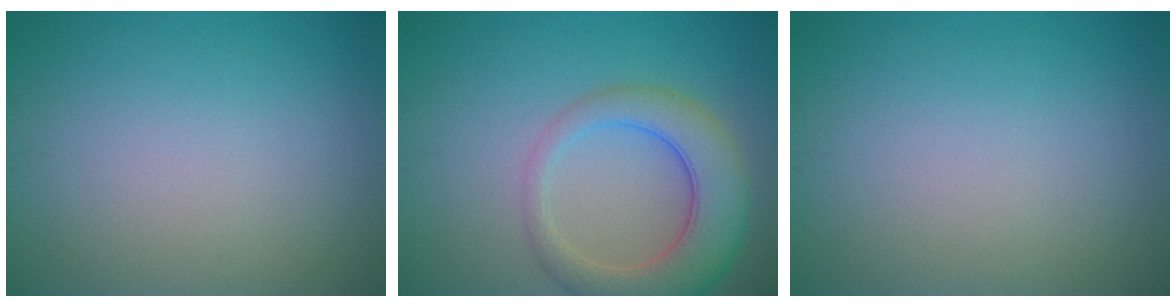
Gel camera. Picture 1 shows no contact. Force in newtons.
{"total": 6.3, "press": 6.3, "slide": 0.6}
{"total": 0.0}